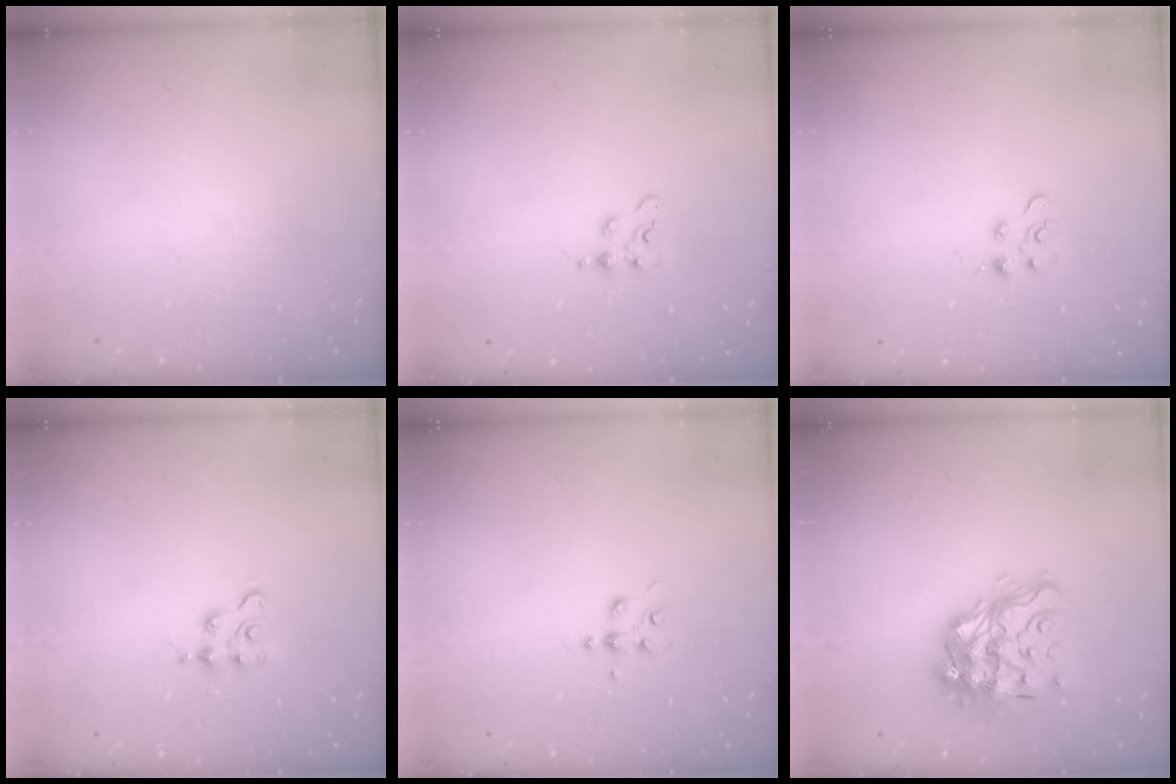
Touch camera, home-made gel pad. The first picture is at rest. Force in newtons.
{"total": 3.6, "press": 3.6, "slide": 0.5}
{"total": 2.9, "press": 2.9, "slide": 0.3}
{"total": 3.3, "press": 3.3, "slide": 0.4}
{"total": 4.3, "press": 4.3, "slide": 0.5}
{"total": 16.7, "press": 16.6, "slide": 1.6}